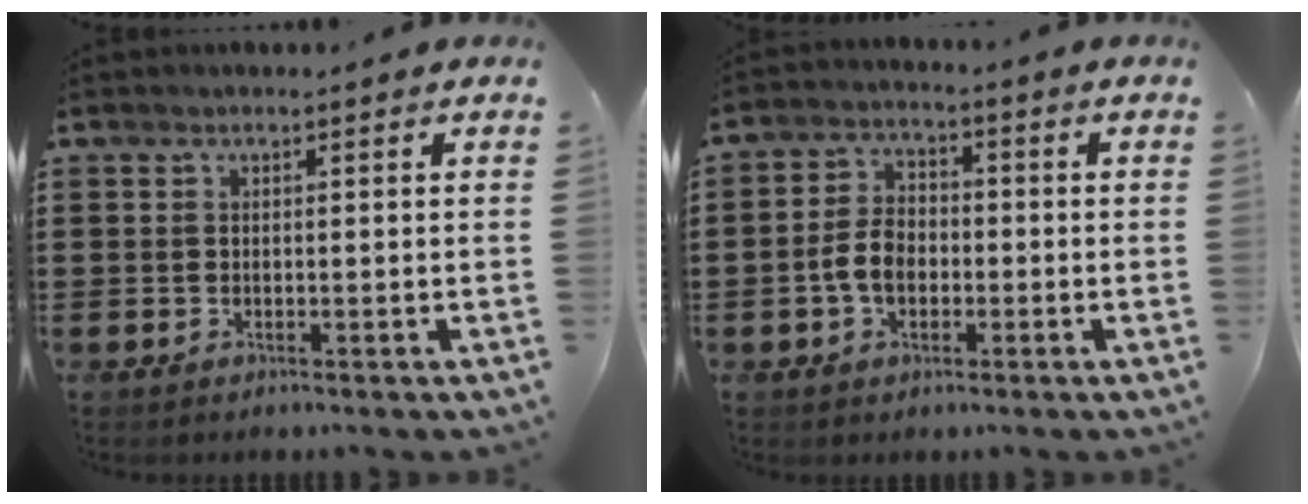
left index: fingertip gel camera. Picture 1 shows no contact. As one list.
[{"total": 5.5, "force": [-1.3, 3.6, 4.1], "torque": [-0.096, 0.003, -0.028]}]